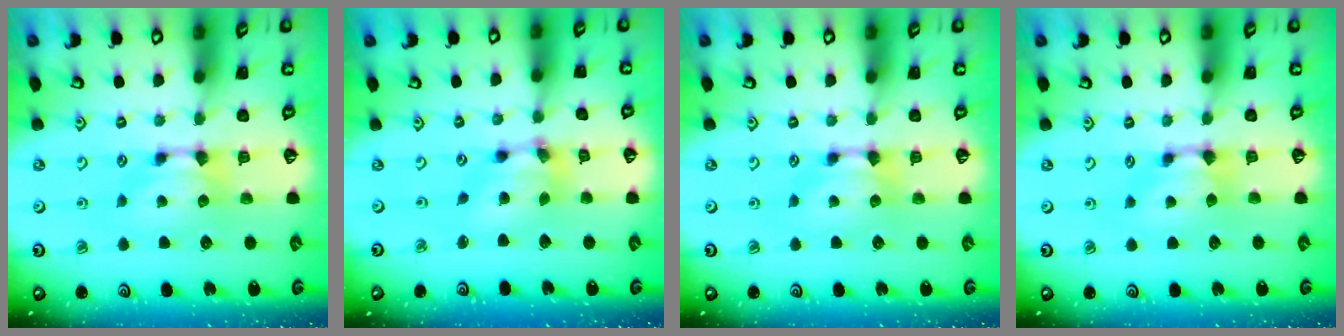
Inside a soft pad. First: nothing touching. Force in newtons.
{"total": 6.4, "press": 6.0, "slide": 2.2}
{"total": 0.0}
{"total": 0.6, "press": 0.2, "slide": 0.5}